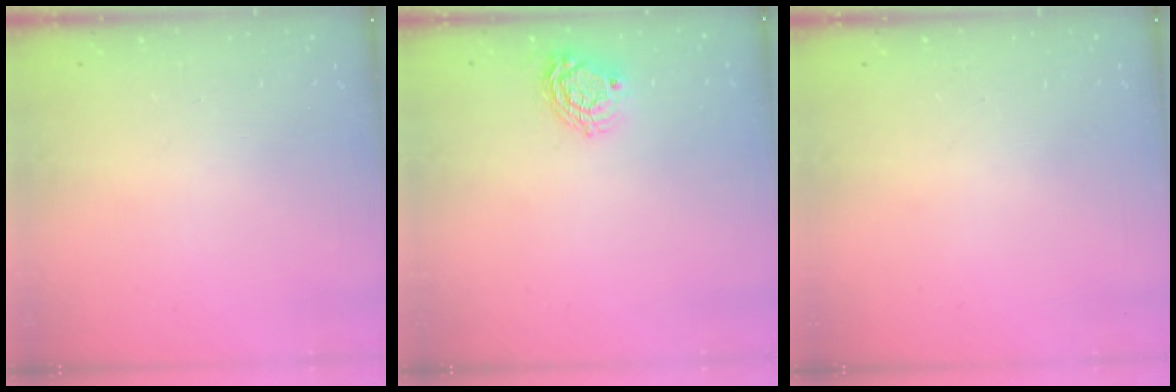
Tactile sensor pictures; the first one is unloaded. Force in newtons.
{"total": 7.8, "press": 7.7, "slide": 0.3}
{"total": 0.0}